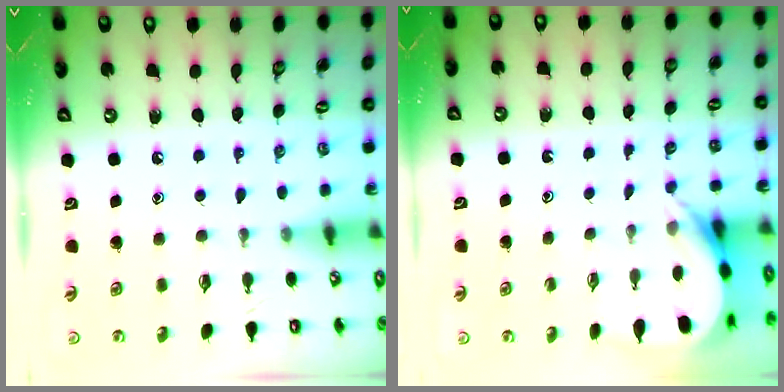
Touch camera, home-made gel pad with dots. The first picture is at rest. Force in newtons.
{"total": 4.3, "press": 4.3, "slide": 0.2}